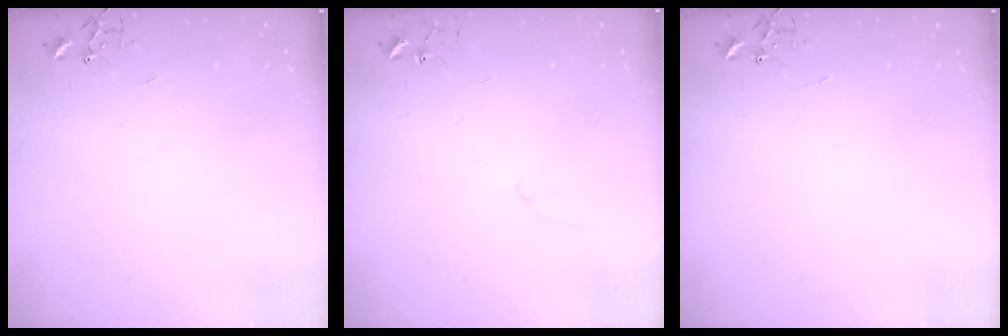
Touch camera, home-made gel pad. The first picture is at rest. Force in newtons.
{"total": 6.6, "press": 6.6, "slide": 0.8}
{"total": 0.0}